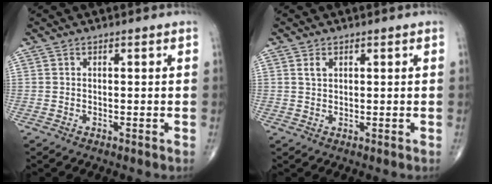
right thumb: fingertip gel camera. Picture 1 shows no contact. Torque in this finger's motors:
{"motor_torque": [0.13, 0.99, 0.21, 0.14, 0.02]}